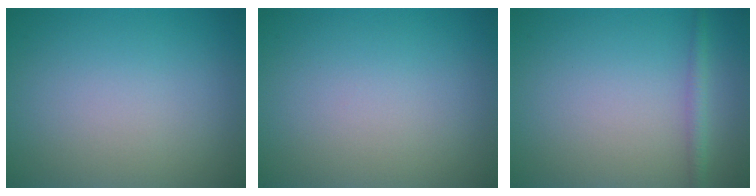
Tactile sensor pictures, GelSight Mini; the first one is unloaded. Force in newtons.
{"total": 0.0}
{"total": 1.4, "press": 1.4, "slide": 0.1}